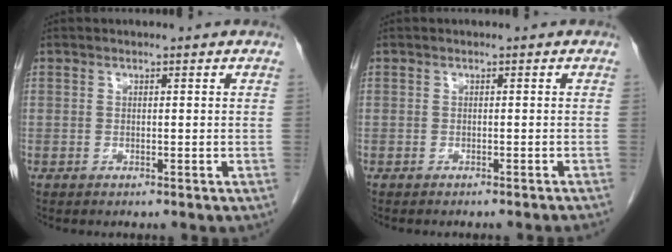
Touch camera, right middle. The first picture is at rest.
{"total": 3.3, "force": [-3.0, -0.4, 1.4], "torque": [-0.014, 0.000, -0.034]}